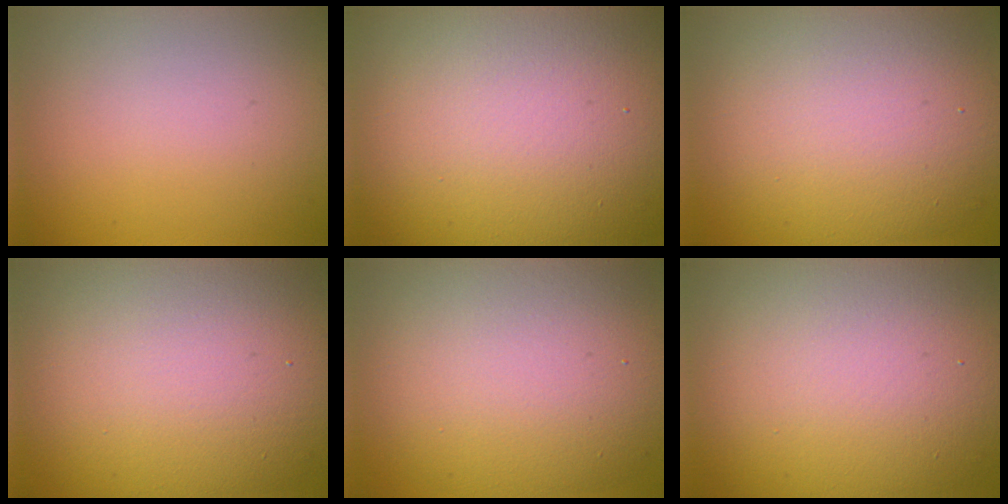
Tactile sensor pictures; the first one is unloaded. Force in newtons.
{"total": 23.2, "press": 23.2, "slide": 1.1}
{"total": 12.0, "press": 12.0, "slide": 0.9}
{"total": 15.1, "press": 15.1, "slide": 1.4}
{"total": 12.3, "press": 12.3, "slide": 0.8}
{"total": 16.5, "press": 16.5, "slide": 1.4}